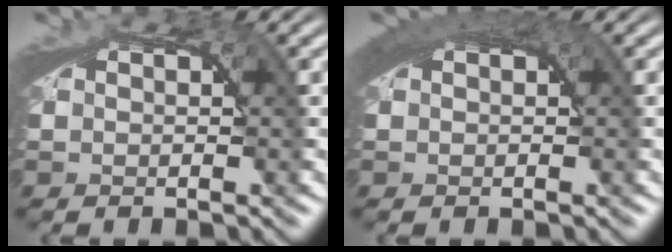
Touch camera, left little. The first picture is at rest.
{"total": 2.9, "force": [1.5, 0.8, 2.4], "torque": [-0.026, 0.014, 0.017]}